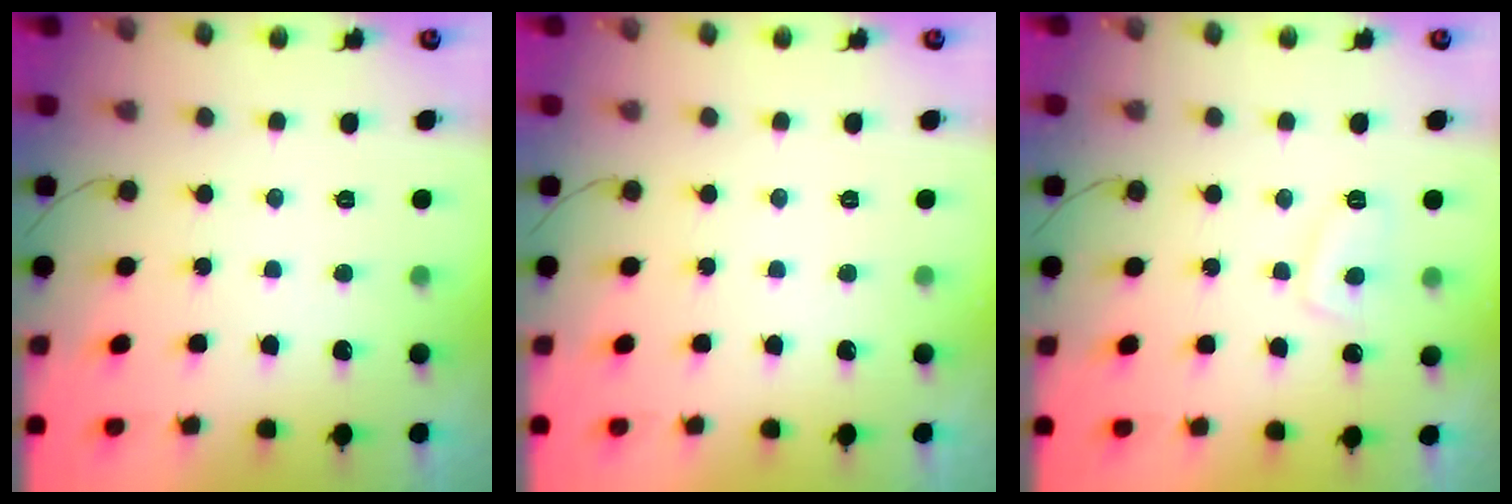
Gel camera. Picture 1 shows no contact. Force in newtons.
{"total": 0.0}
{"total": 5.0, "press": 4.9, "slide": 1.0}